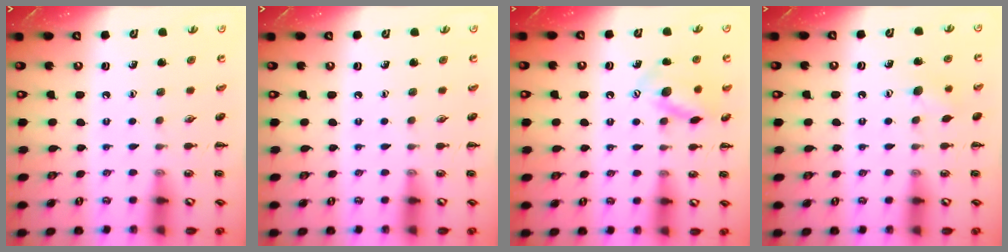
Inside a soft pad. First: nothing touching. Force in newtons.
{"total": 0.0}
{"total": 13.4, "press": 13.2, "slide": 2.5}
{"total": 6.5, "press": 6.4, "slide": 1.2}